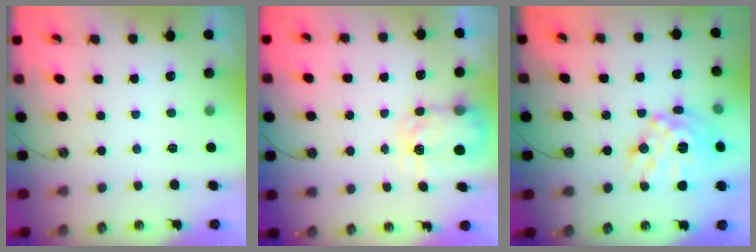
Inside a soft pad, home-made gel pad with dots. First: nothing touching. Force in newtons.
{"total": 5.0, "press": 5.0, "slide": 0.3}
{"total": 18.1, "press": 18.0, "slide": 1.8}